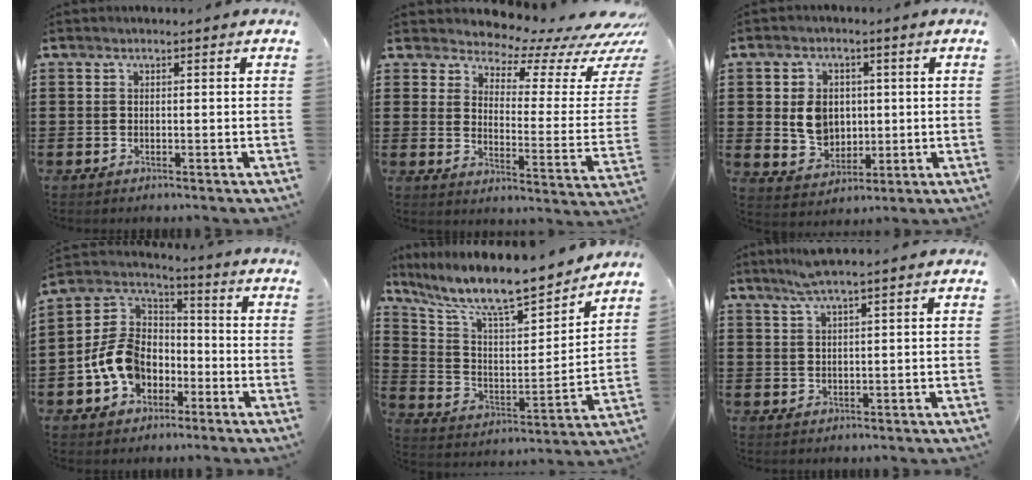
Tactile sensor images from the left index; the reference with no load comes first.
{"total": 5.4, "force": [5.0, 1.5, 1.3], "torque": [-0.031, -0.053, 0.080]}
{"total": 6.1, "force": [0.8, 5.1, 3.3], "torque": [-0.062, 0.007, 0.013]}
{"total": 10.8, "force": [-3.6, 8.4, 5.7], "torque": [-0.169, 0.012, -0.076]}
{"total": 10.4, "force": [9.2, 1.3, 4.6], "torque": [-0.125, -0.066, 0.152]}
{"total": 3.9, "force": [2.7, -0.4, 2.7], "torque": [-0.058, 0.002, 0.050]}